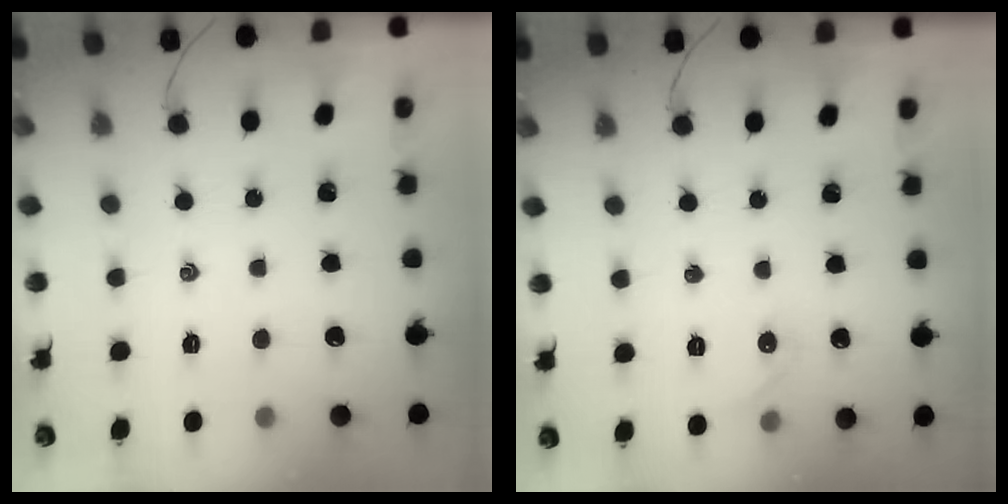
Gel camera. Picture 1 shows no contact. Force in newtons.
{"total": 5.2, "press": 5.0, "slide": 1.3}